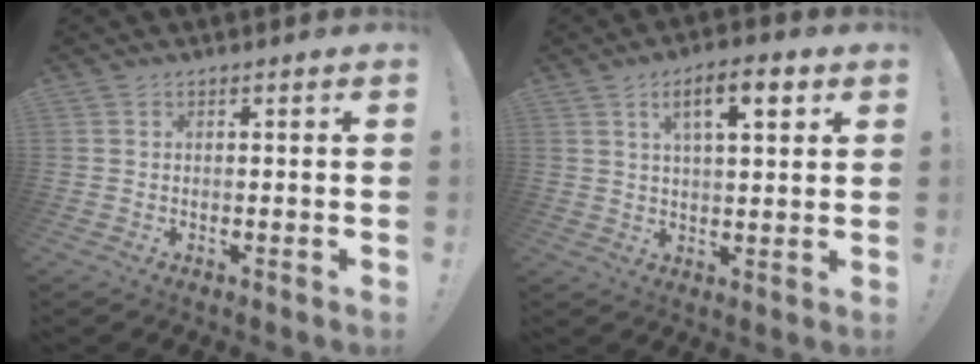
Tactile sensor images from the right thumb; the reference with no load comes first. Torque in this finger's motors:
{"motor_torque": [0.68, 0.71, 0.13, 0.15, 0.12]}